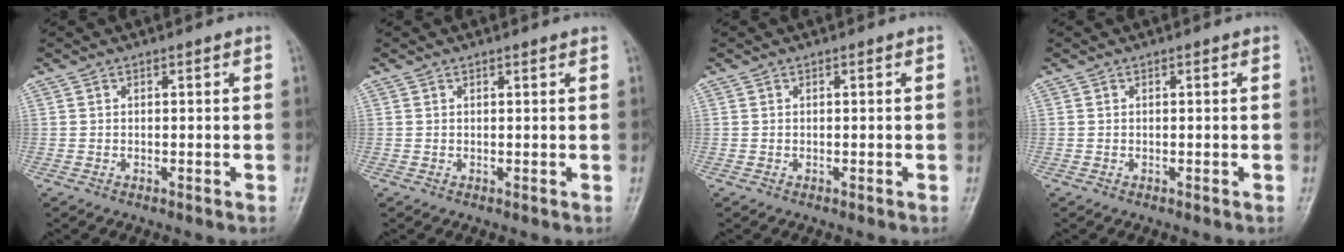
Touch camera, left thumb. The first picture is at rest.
{"total": 0.7, "force": [0.6, 0.0, 0.3], "torque": [-0.006, -0.001, 0.010]}
{"total": 0.0}
{"total": 0.0}